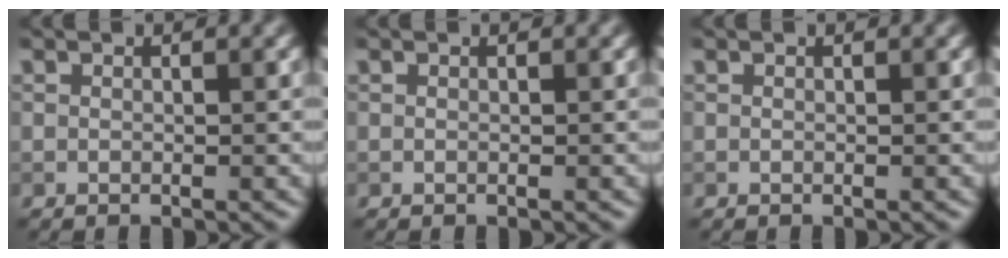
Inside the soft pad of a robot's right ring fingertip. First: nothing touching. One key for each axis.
{"total": 0.0}
{"total": 0.0}